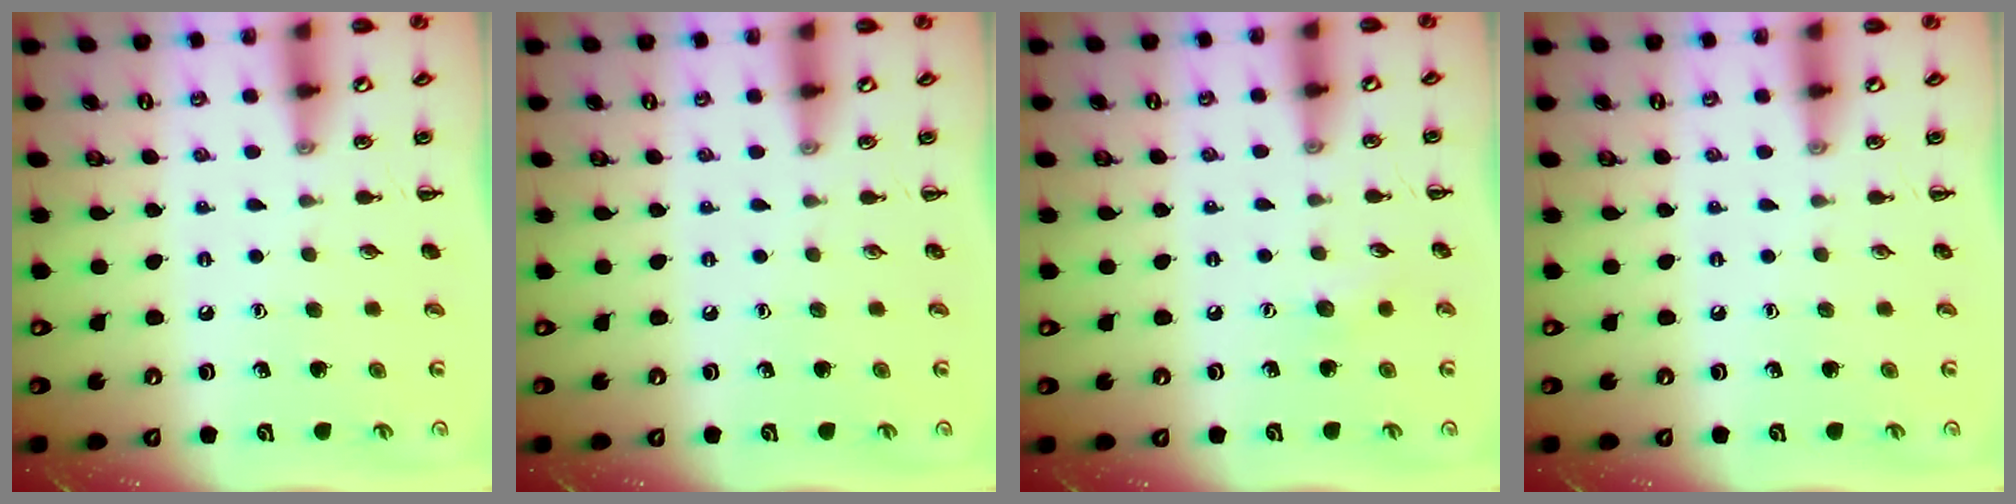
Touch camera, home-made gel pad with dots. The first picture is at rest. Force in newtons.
{"total": 0.0}
{"total": 5.1, "press": 4.9, "slide": 1.2}
{"total": 0.0}